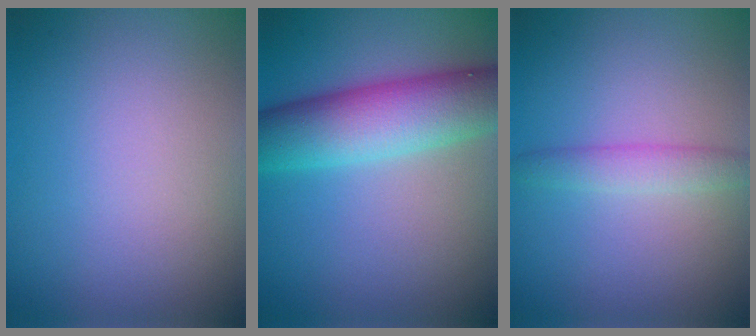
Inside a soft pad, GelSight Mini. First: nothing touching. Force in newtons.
{"total": 8.5, "press": 8.5, "slide": 0.3}
{"total": 2.1, "press": 2.1, "slide": 0.1}